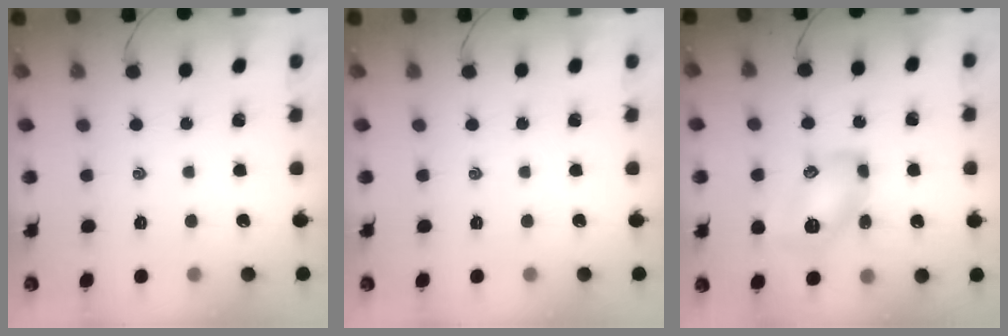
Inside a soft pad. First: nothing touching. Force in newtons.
{"total": 0.0}
{"total": 11.7, "press": 11.7, "slide": 0.8}